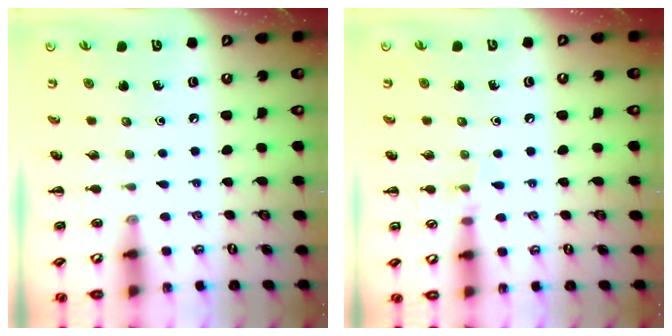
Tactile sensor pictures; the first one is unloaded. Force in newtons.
{"total": 5.1, "press": 4.8, "slide": 1.7}